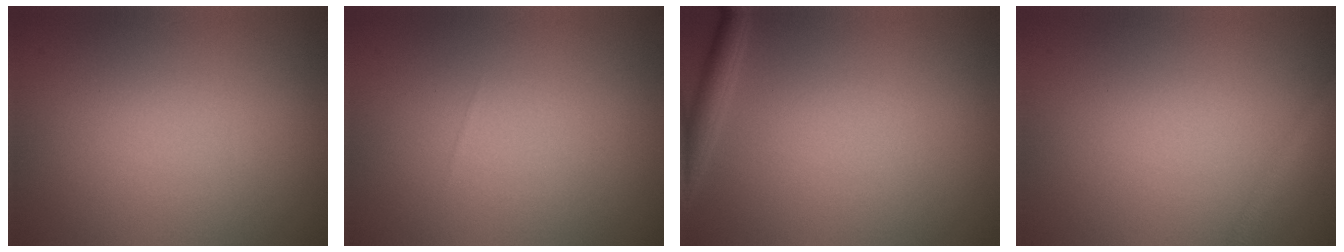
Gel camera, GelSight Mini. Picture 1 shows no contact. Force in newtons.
{"total": 0.0}
{"total": 1.9, "press": 1.9, "slide": 0.1}
{"total": 1.1, "press": 1.1, "slide": 0.1}